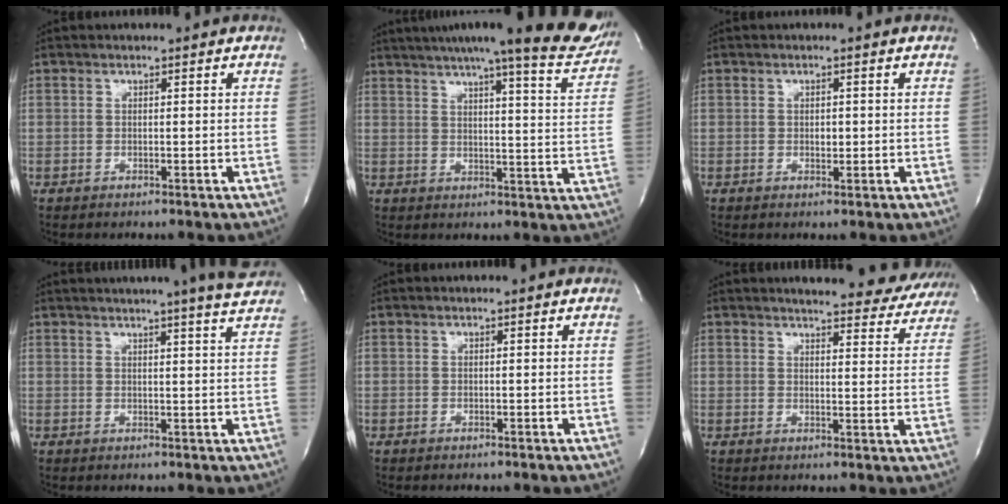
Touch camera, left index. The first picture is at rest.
{"total": 20.9, "force": [18.1, 1.7, 10.4], "torque": [-0.141, -0.030, 0.215]}
{"total": 1.1, "force": [0.0, 0.7, 0.9], "torque": [-0.013, 0.000, 0.001]}
{"total": 10.5, "force": [9.3, -1.4, 4.6], "torque": [-0.071, -0.009, 0.101]}
{"total": 0.0}
{"total": 16.7, "force": [15.8, 3.0, 4.5], "torque": [-0.043, -0.034, 0.171]}